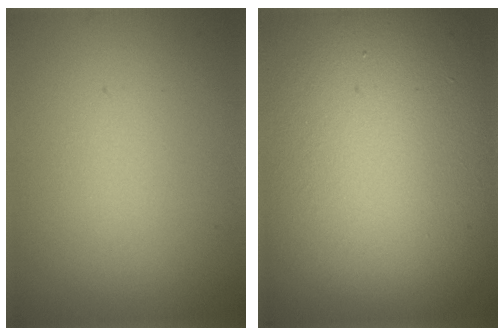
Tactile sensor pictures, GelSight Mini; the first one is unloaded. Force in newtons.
{"total": 18.5, "press": 18.4, "slide": 1.2}